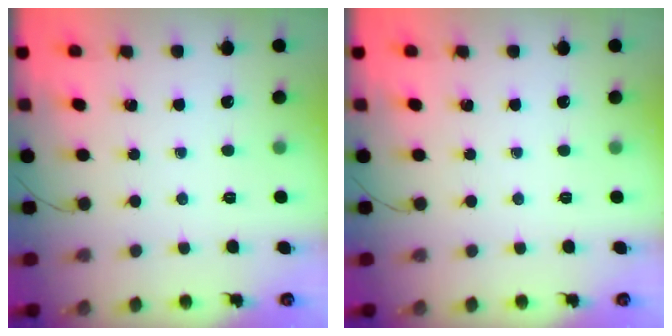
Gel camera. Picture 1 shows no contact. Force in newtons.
{"total": 0.0}